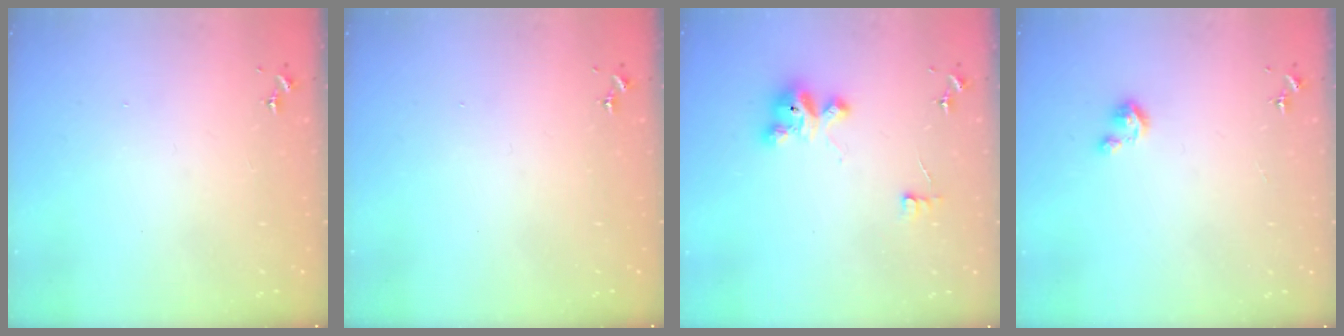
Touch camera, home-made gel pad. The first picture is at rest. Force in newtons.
{"total": 0.0}
{"total": 5.5, "press": 5.5, "slide": 0.3}
{"total": 2.5, "press": 2.5, "slide": 0.3}